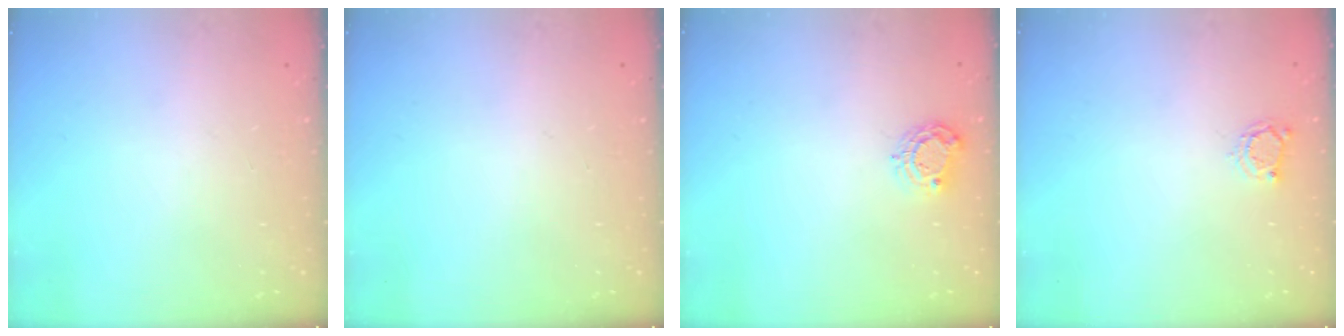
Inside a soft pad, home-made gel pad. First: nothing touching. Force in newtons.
{"total": 0.0}
{"total": 5.9, "press": 5.9, "slide": 0.3}
{"total": 3.2, "press": 3.2, "slide": 0.4}